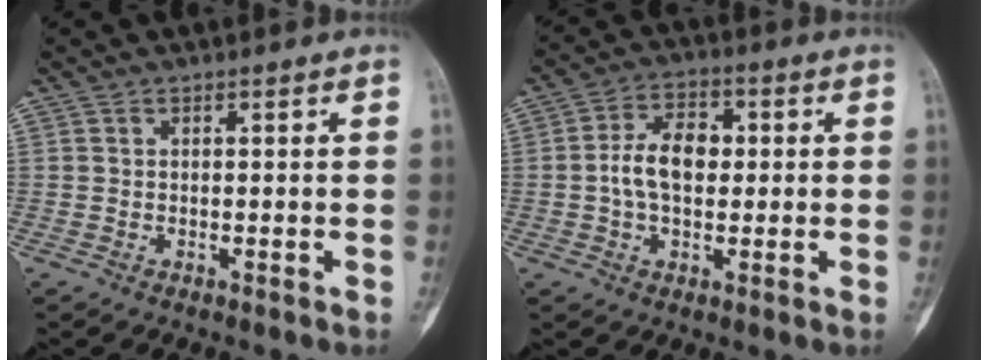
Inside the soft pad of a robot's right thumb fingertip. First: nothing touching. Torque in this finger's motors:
{"motor_torque": [0.68, 0.62, 0.34, -0.08, 0.04]}